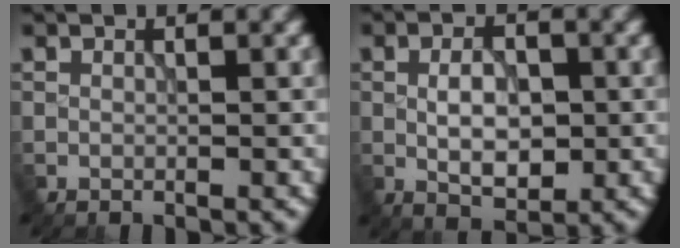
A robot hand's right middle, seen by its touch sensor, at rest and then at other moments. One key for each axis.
{"total": 4.1, "fx": -0.4, "fy": 2.3, "fz": 3.4, "tx": -0.057, "ty": 0.000, "tz": -0.005}